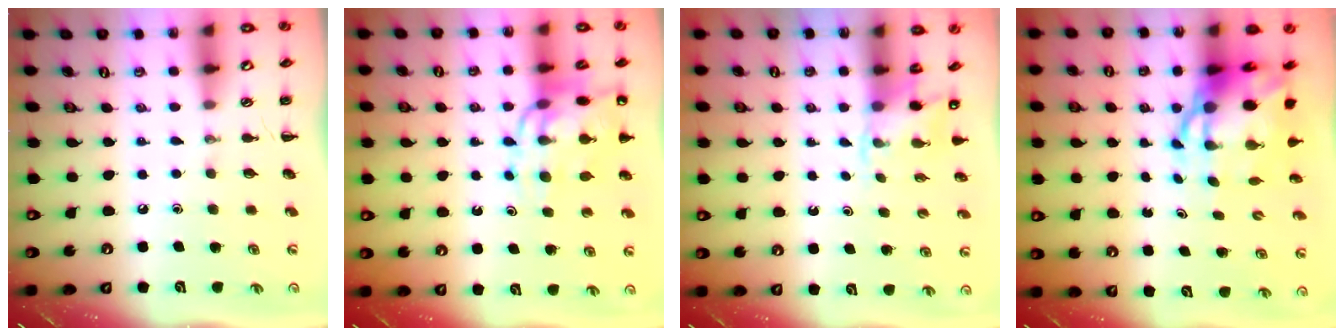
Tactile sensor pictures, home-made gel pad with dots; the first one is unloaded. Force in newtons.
{"total": 12.6, "press": 12.1, "slide": 3.4}
{"total": 2.5, "press": 2.3, "slide": 1.0}
{"total": 9.2, "press": 8.9, "slide": 2.3}